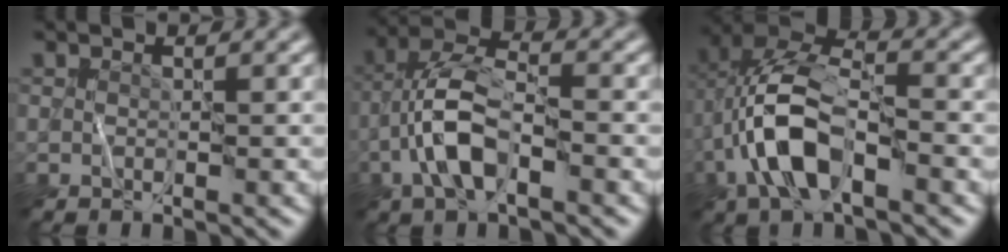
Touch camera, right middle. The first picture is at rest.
{"total": 5.8, "force": [-2.1, 2.4, 4.8], "torque": [-0.096, 0.011, -0.044]}
{"total": 8.3, "force": [-2.7, 3.9, 6.8], "torque": [-0.144, 0.013, -0.056]}